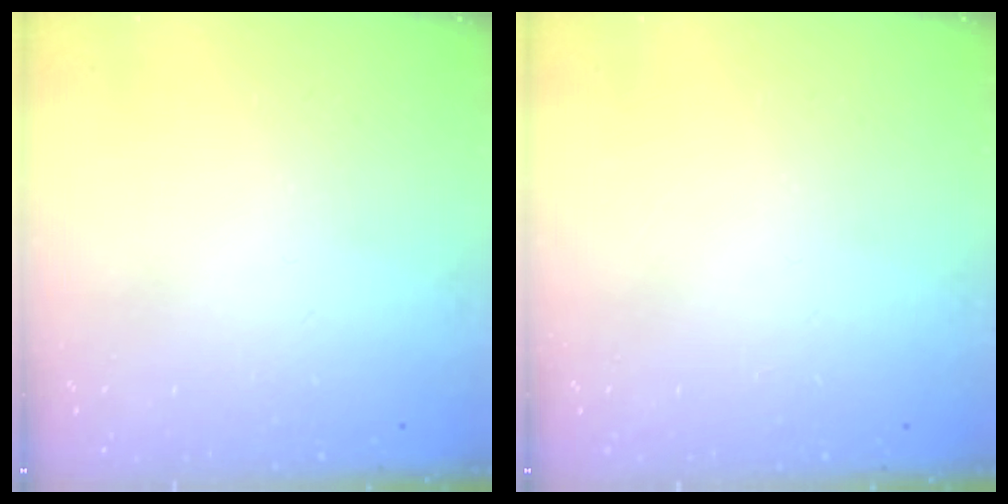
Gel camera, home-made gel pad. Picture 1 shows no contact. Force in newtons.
{"total": 0.0}